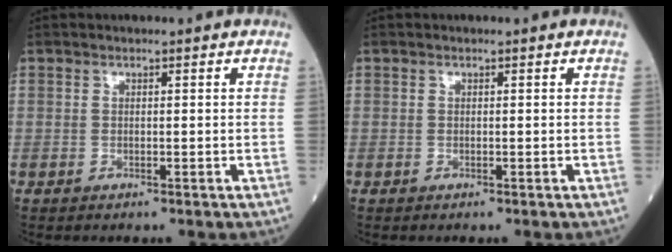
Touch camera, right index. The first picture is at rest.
{"total": 0.0}